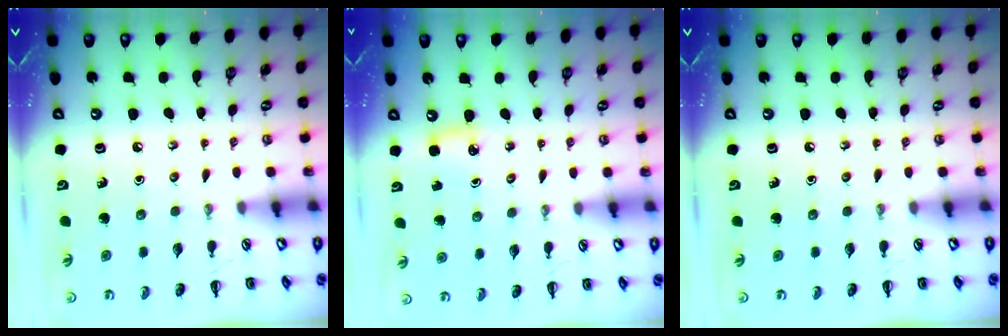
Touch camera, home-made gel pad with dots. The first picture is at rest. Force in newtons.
{"total": 4.9, "press": 4.5, "slide": 1.7}
{"total": 0.0}